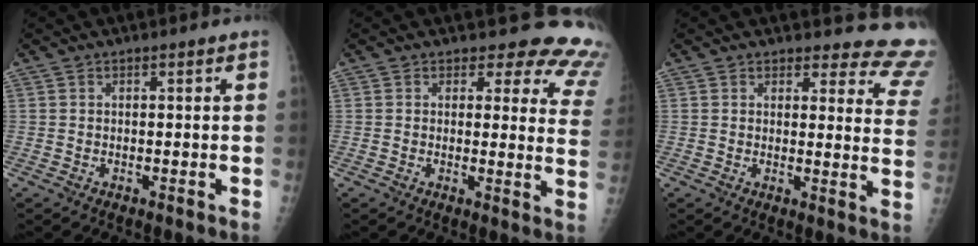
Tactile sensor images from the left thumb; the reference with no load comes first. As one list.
[{"total": 13.7, "force": [12.6, 4.8, 2.6], "torque": [0.029, -0.104, 0.098]}, {"total": 13.8, "force": [13.4, 3.1, 1.4], "torque": [0.042, -0.130, 0.111]}]